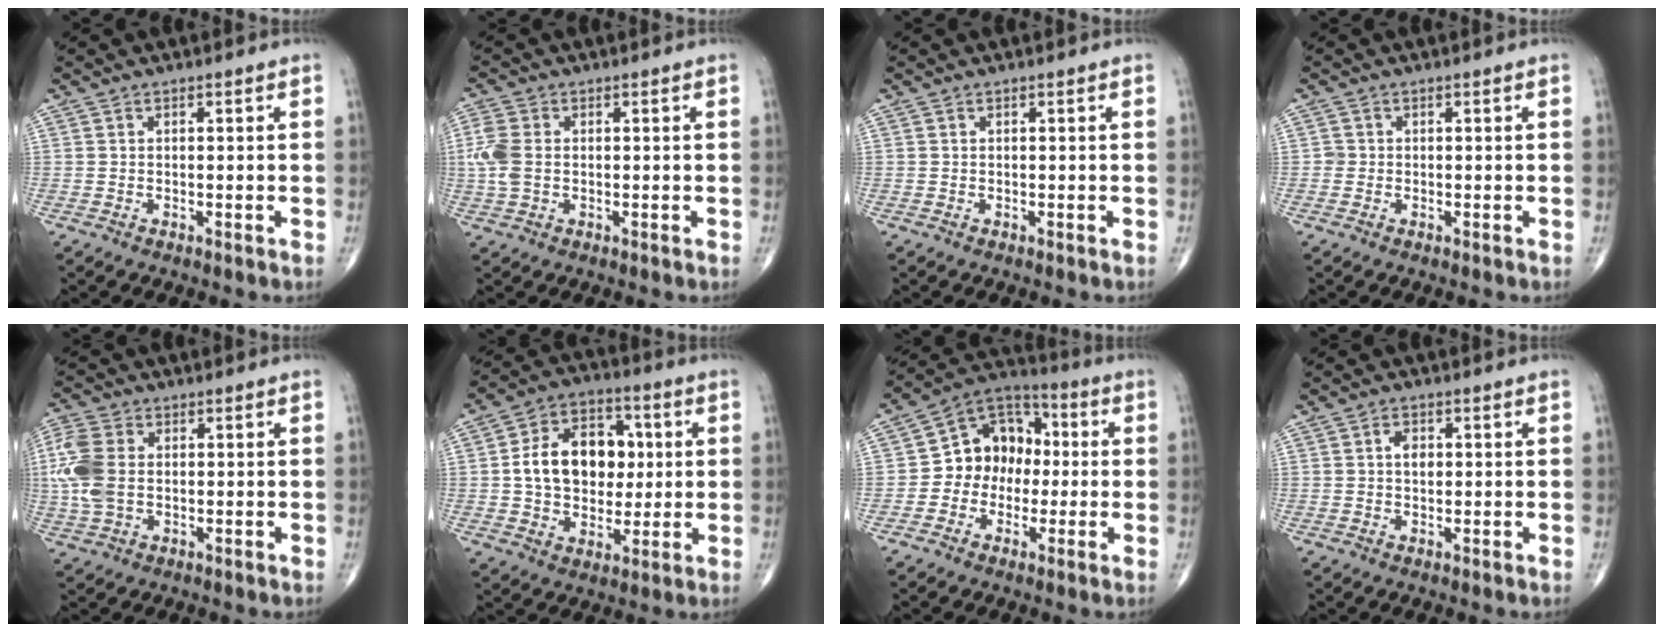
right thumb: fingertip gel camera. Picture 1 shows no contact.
{"total": 5.8, "force": [0.0, 3.9, 4.3], "torque": [-0.121, 0.006, -0.003]}
{"total": 0.0}
{"total": 1.0, "force": [-0.2, 1.0, 0.1], "torque": [0.005, 0.004, -0.005]}
{"total": 9.8, "force": [0.3, 6.5, 7.4], "torque": [-0.188, 0.008, 0.005]}
{"total": 16.1, "force": [1.5, 11.6, 11.1], "torque": [-0.141, 0.017, 0.024]}
{"total": 12.1, "force": [-0.7, 10.0, 6.7], "torque": [-0.065, 0.037, -0.028]}
{"total": 2.6, "force": [0.3, 1.7, 1.9], "torque": [-0.024, 0.002, 0.002]}